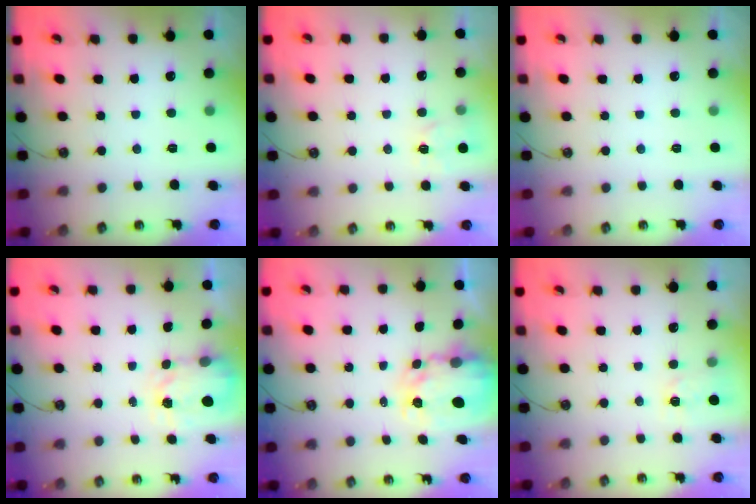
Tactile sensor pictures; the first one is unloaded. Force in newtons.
{"total": 4.9, "press": 4.8, "slide": 0.5}
{"total": 0.0}
{"total": 3.9, "press": 3.8, "slide": 0.6}
{"total": 5.1, "press": 5.1, "slide": 0.4}
{"total": 2.9, "press": 2.9, "slide": 0.5}